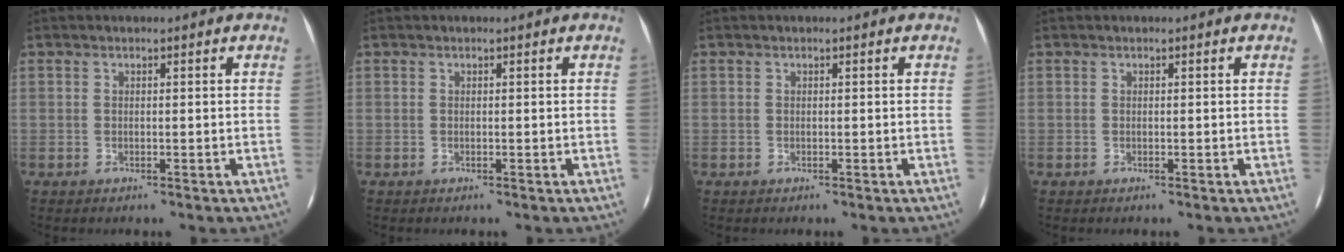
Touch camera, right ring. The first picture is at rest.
{"total": 0.0}
{"total": 0.0}
{"total": 0.0}